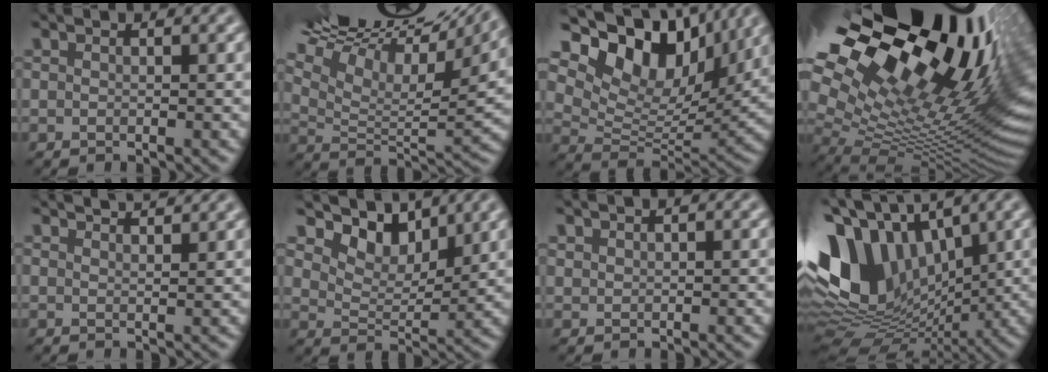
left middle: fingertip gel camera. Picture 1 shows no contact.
{"total": 17.6, "force": [11.4, 6.6, 11.7], "torque": [-0.209, 0.075, 0.187]}
{"total": 13.5, "force": [7.6, 7.3, 8.4], "torque": [-0.161, 0.021, 0.134]}
{"total": 22.0, "force": [9.5, 9.5, 17.4], "torque": [-0.271, 0.027, 0.176]}
{"total": 2.8, "force": [2.6, 0.4, 0.9], "torque": [-0.002, 0.004, 0.026]}
{"total": 5.8, "force": [4.7, 2.5, 2.5], "torque": [-0.044, -0.002, 0.069]}
{"total": 0.7, "force": [0.5, 0.4, 0.0], "torque": [-0.001, -0.002, 0.015]}
{"total": 14.6, "force": [2.6, 9.6, 10.8], "torque": [-0.250, 0.006, 0.049]}